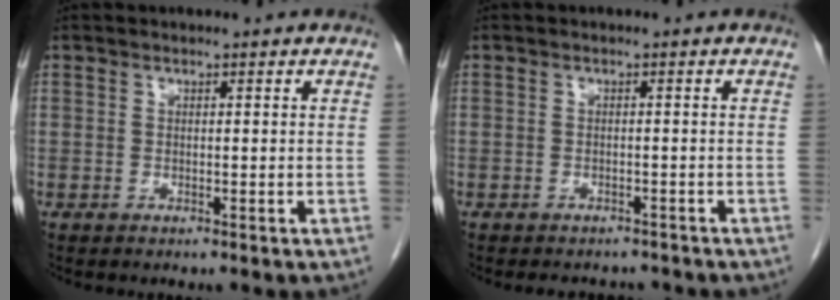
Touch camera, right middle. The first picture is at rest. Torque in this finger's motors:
{"motor_torque": [0.03, -0.02, 0.00, 0.00]}